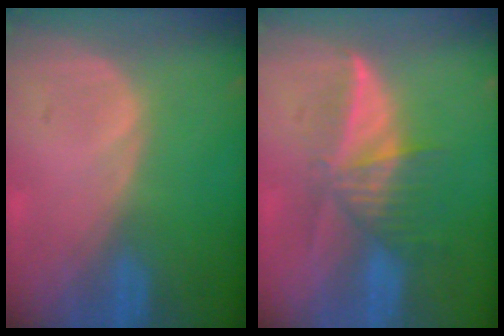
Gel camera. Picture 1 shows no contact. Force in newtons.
{"total": 6.0, "press": 5.8, "slide": 1.6}